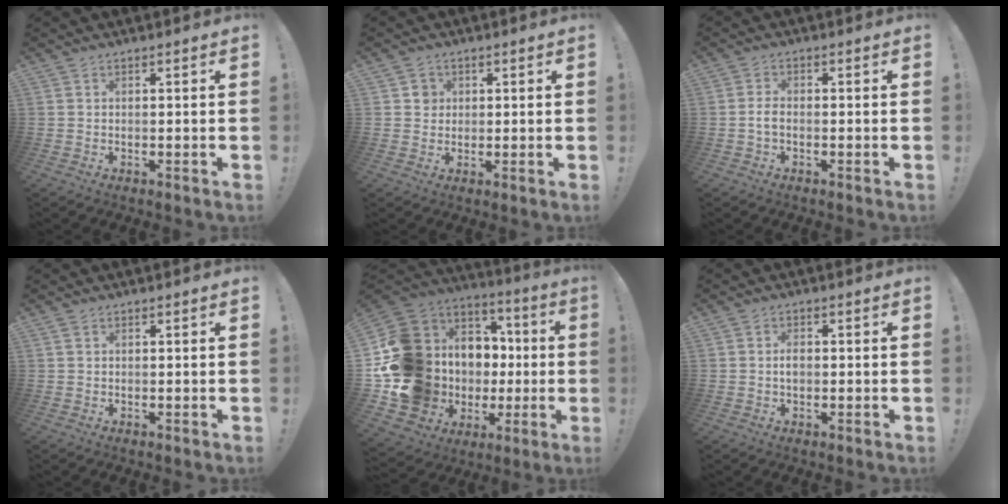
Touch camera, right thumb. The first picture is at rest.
{"total": 3.2, "force": [0.7, 3.0, 0.6], "torque": [0.001, -0.002, 0.011]}
{"total": 2.7, "force": [-0.9, 1.2, 2.2], "torque": [-0.041, 0.004, -0.016]}
{"total": 1.1, "force": [0.5, 0.9, 0.3], "torque": [-0.014, 0.007, 0.011]}
{"total": 18.5, "force": [-0.1, 15.1, 10.6], "torque": [-0.213, -0.040, 0.070]}
{"total": 2.3, "force": [-0.1, 1.5, 1.7], "torque": [-0.025, 0.005, -0.004]}